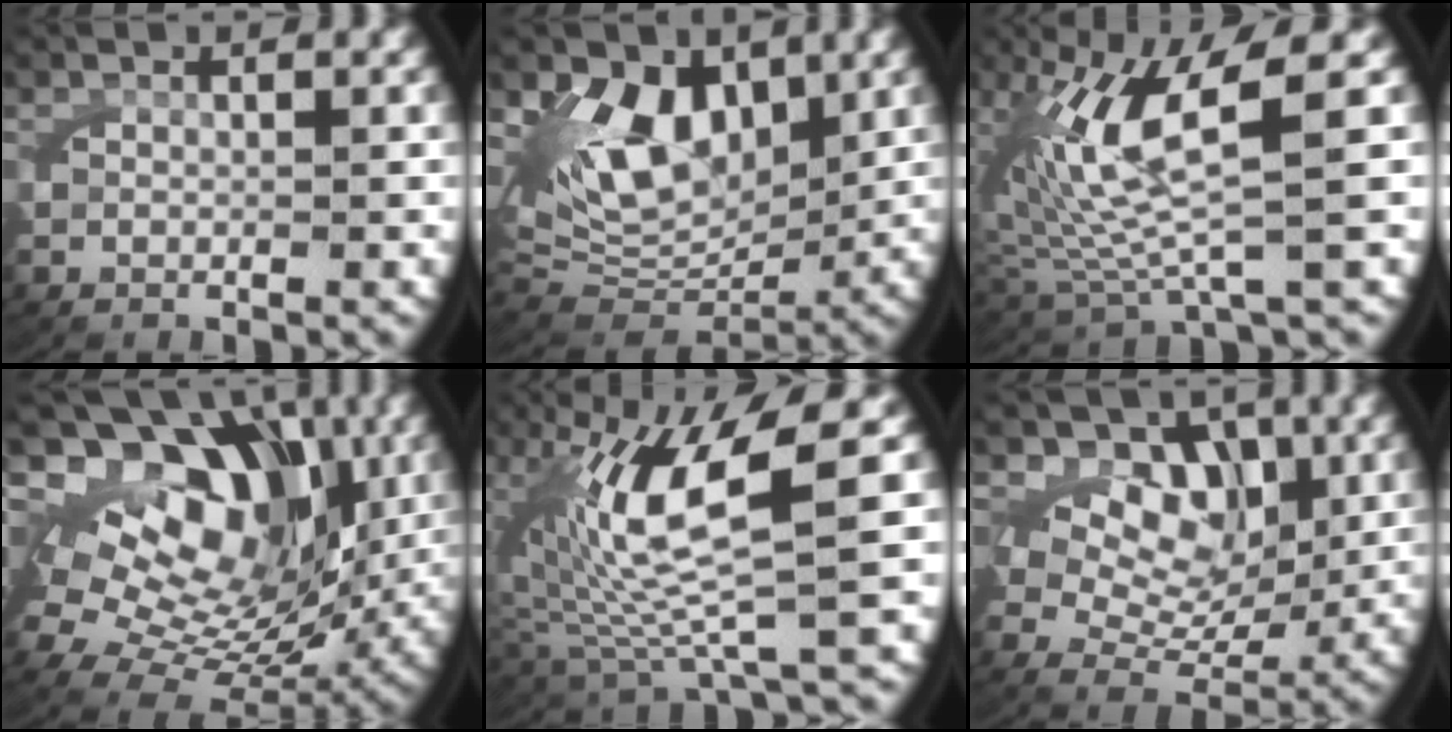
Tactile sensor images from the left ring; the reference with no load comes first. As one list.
[{"total": 10.1, "force": [2.7, 7.2, 6.6], "torque": [-0.142, -0.014, 0.048]}, {"total": 9.5, "force": [1.4, 4.6, 8.2], "torque": [-0.174, -0.007, 0.034]}, {"total": 18.8, "force": [4.0, 13.3, 12.7], "torque": [-0.234, -0.019, 0.071]}, {"total": 11.6, "force": [1.3, 5.5, 10.1], "torque": [-0.204, -0.009, 0.030]}, {"total": 7.4, "force": [1.8, 5.5, 4.6], "torque": [-0.084, -0.025, 0.032]}]